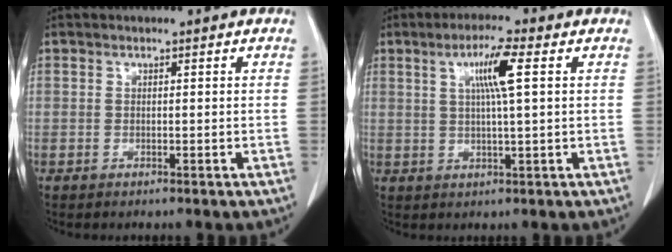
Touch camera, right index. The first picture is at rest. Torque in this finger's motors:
{"motor_torque": [0.27, 0.22, 0.16, 0.07]}